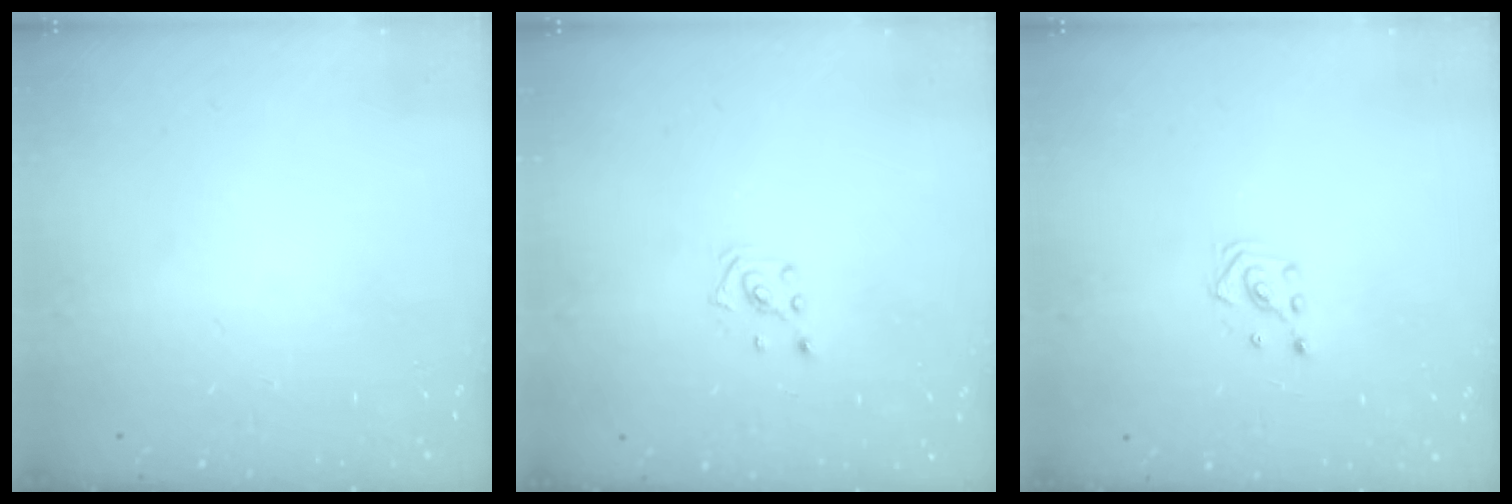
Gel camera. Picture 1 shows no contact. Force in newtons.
{"total": 2.0, "press": 2.0, "slide": 0.6}
{"total": 2.6, "press": 2.6, "slide": 0.3}